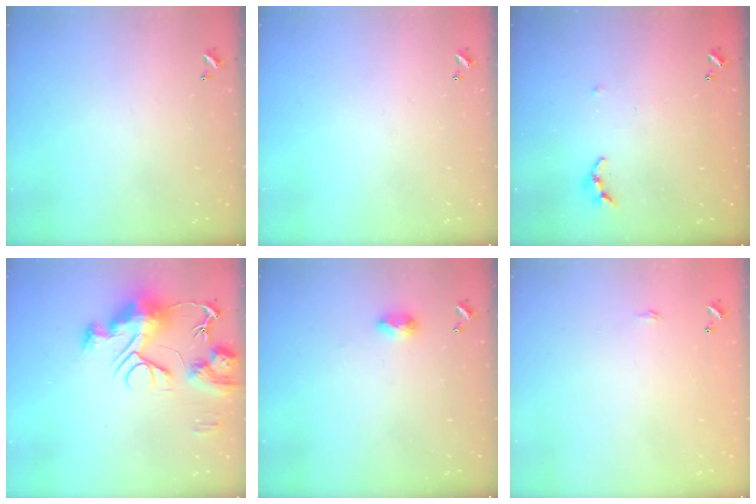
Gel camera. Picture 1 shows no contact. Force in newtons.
{"total": 0.0}
{"total": 4.0, "press": 3.9, "slide": 0.5}
{"total": 14.8, "press": 14.7, "slide": 1.3}
{"total": 4.1, "press": 4.1, "slide": 0.5}
{"total": 0.6, "press": 0.6, "slide": 0.2}